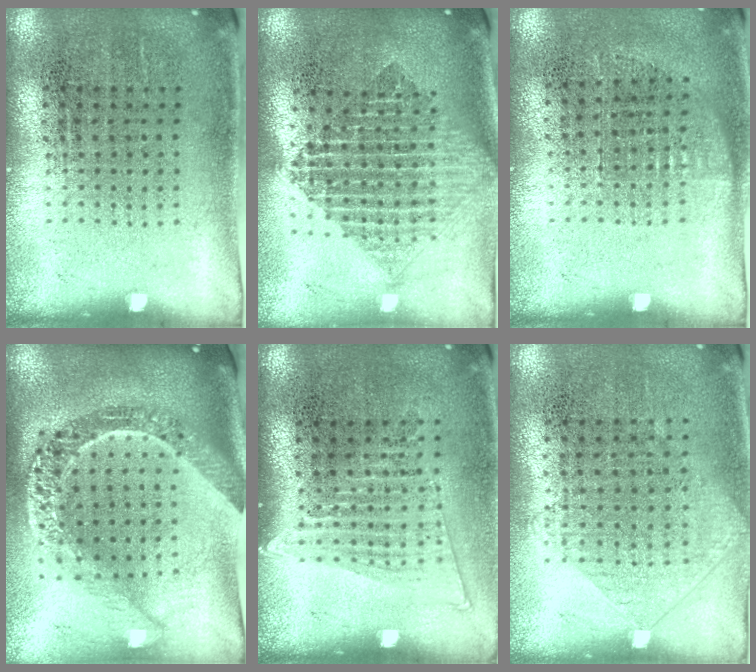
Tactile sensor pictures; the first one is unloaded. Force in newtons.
{"total": 2.0, "press": 1.7, "slide": 1.2}
{"total": 0.7, "press": 0.6, "slide": 0.3}
{"total": 2.7, "press": 2.2, "slide": 1.6}
{"total": 1.4, "press": 1.2, "slide": 0.7}
{"total": 0.9, "press": 0.9, "slide": 0.3}